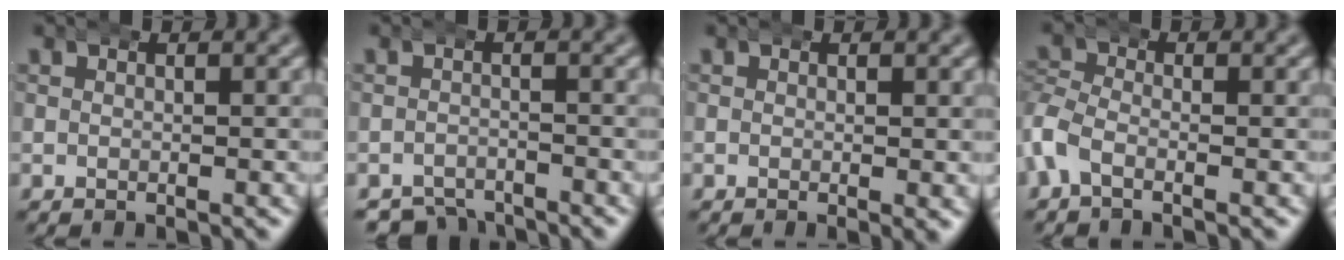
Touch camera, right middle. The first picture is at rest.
{"total": 4.6, "force": [-4.2, 1.6, 0.5], "torque": [0.000, -0.020, -0.066]}
{"total": 0.8, "force": [0.0, 0.1, 0.8], "torque": [-0.010, -0.001, 0.000]}
{"total": 4.0, "force": [-1.3, 3.3, 1.8], "torque": [-0.064, -0.010, -0.033]}